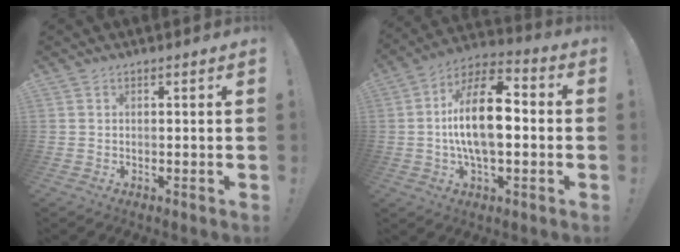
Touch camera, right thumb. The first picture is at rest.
{"total": 17.4, "force": [-0.7, 8.1, 15.4], "torque": [-0.278, 0.007, -0.019]}